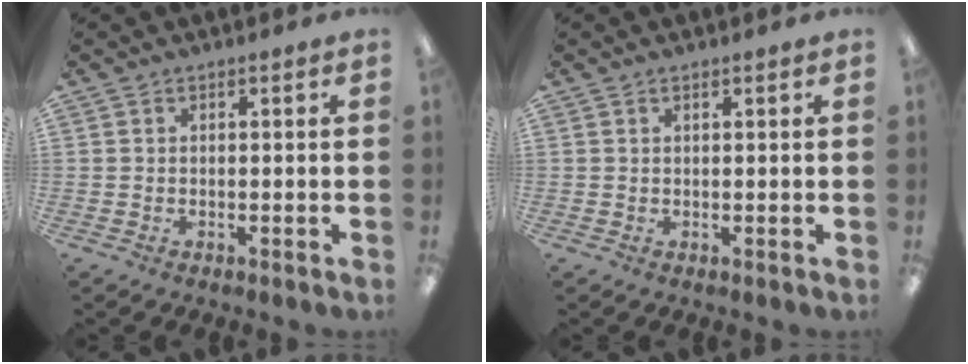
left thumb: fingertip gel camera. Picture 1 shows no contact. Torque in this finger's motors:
{"motor_torque": [-0.44, 0.08, -0.58, 0.03, -0.03]}